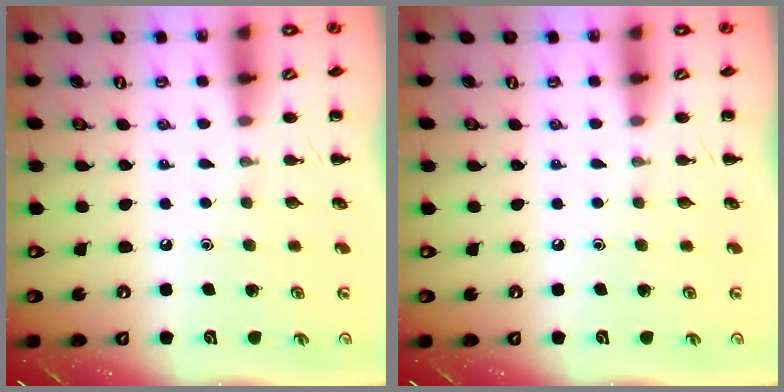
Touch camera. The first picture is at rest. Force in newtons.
{"total": 0.0}